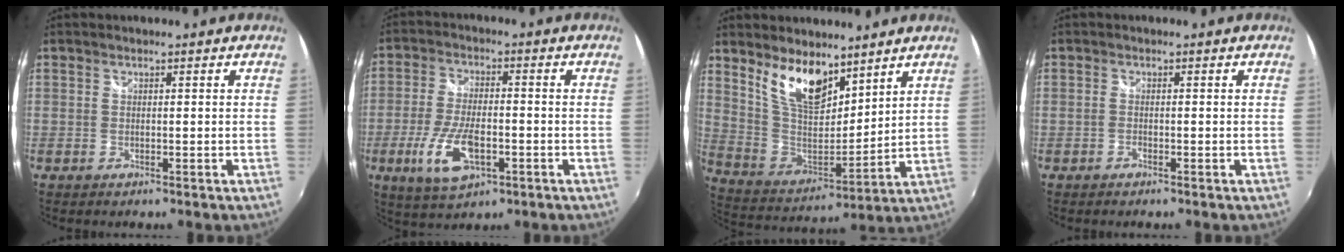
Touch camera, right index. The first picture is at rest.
{"total": 10.8, "force": [-3.9, 4.5, 9.1], "torque": [-0.190, -0.015, -0.069]}
{"total": 12.8, "force": [8.6, 5.6, 7.6], "torque": [-0.148, -0.003, 0.172]}
{"total": 0.6, "force": [-0.5, 0.2, 0.3], "torque": [-0.005, -0.001, -0.010]}